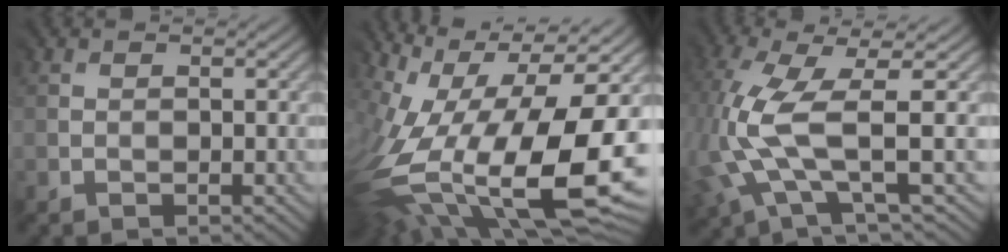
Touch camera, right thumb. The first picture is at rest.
{"total": 18.2, "force": [-3.7, 9.4, 15.1], "torque": [-0.288, -0.033, -0.042]}
{"total": 9.1, "force": [0.5, 2.7, 8.7], "torque": [-0.240, -0.005, 0.011]}